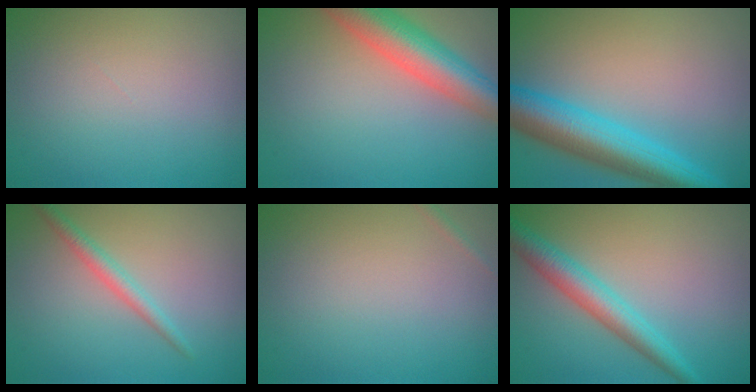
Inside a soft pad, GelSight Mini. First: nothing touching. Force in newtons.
{"total": 7.4, "press": 7.4, "slide": 0.5}
{"total": 7.3, "press": 7.3, "slide": 0.4}
{"total": 1.9, "press": 1.9, "slide": 0.1}
{"total": 0.5, "press": 0.5, "slide": 0.0}
{"total": 3.9, "press": 3.8, "slide": 0.1}